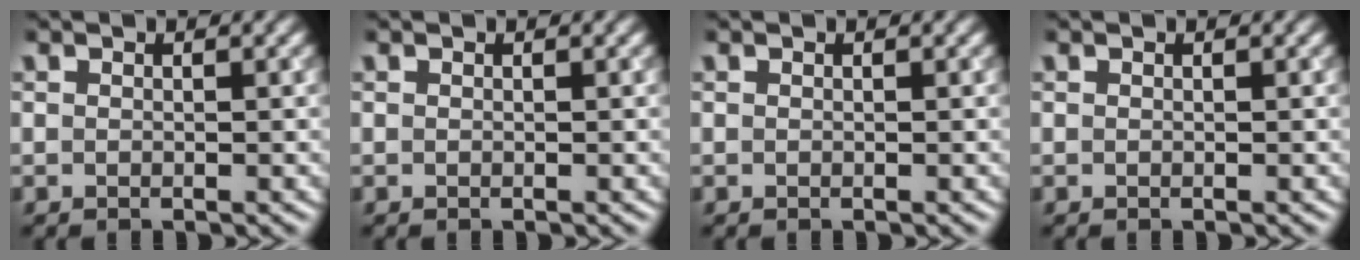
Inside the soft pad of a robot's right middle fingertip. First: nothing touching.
{"total": 0.0}
{"total": 0.0}
{"total": 0.0}